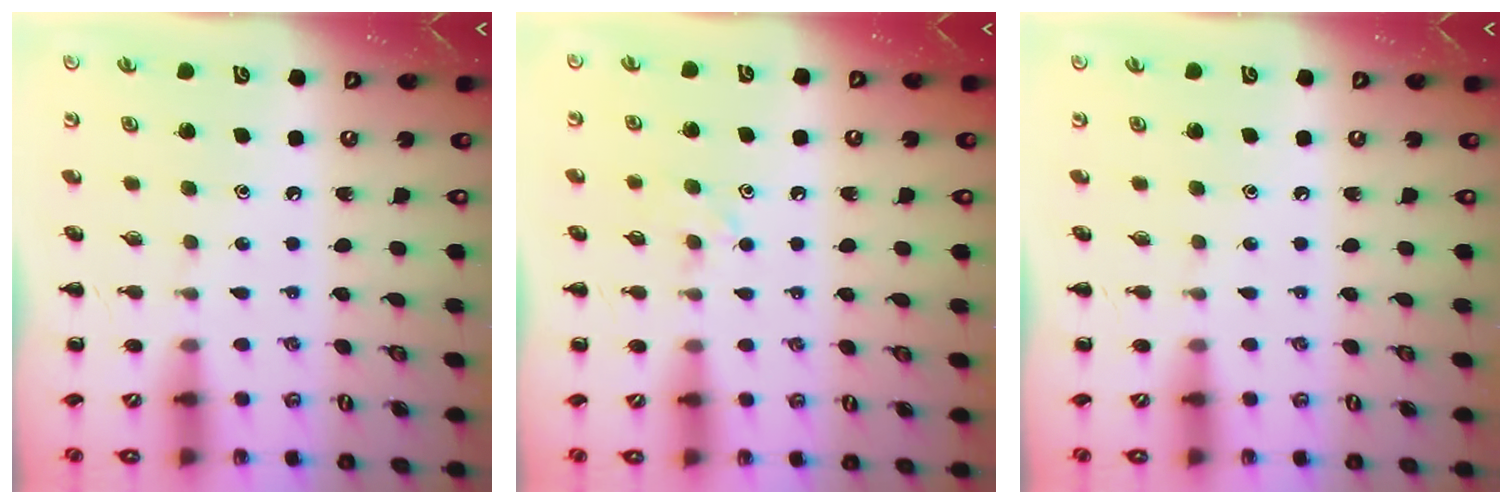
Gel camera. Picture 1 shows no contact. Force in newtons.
{"total": 5.6, "press": 5.3, "slide": 1.8}
{"total": 0.0}